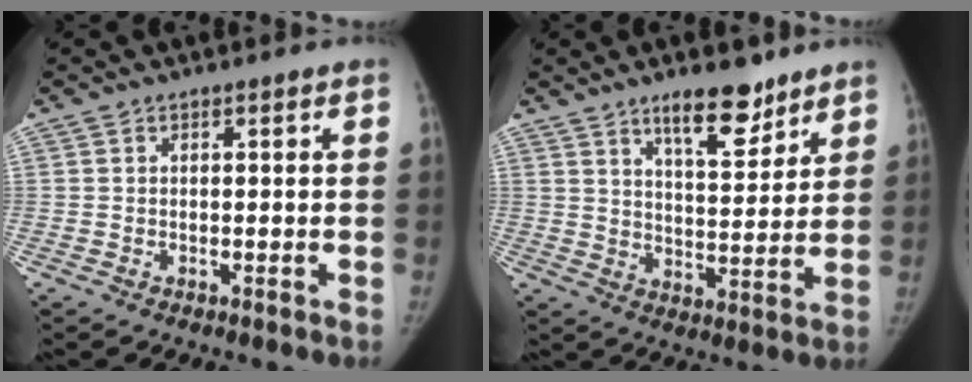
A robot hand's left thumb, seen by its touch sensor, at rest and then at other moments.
{"total": 10.5, "force": [7.5, 3.7, 6.3], "torque": [-0.072, -0.053, 0.122]}